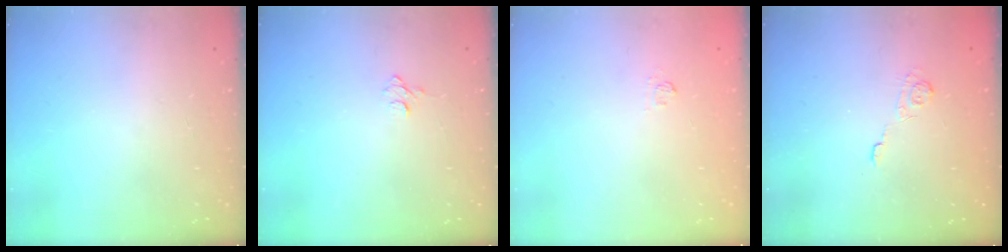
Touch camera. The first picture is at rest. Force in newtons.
{"total": 4.8, "press": 4.8, "slide": 0.5}
{"total": 2.4, "press": 2.1, "slide": 1.3}
{"total": 3.0, "press": 2.6, "slide": 1.4}